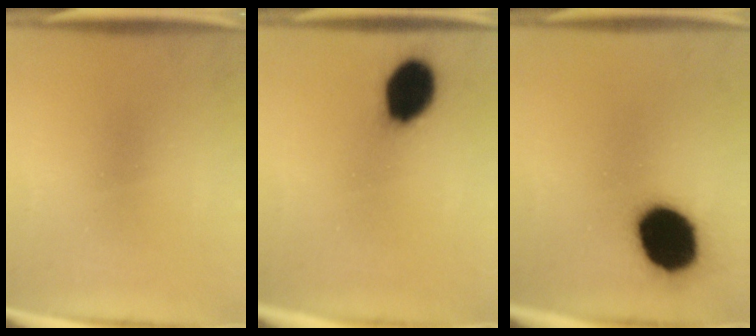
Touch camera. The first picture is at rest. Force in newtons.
{"total": 13.2}
{"total": 18.4}